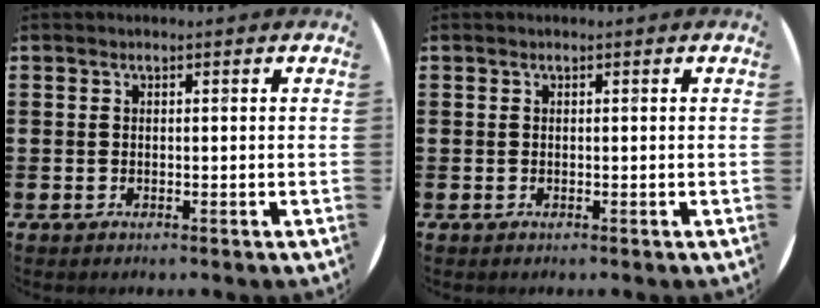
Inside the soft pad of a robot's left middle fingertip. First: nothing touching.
{"total": 0.0}